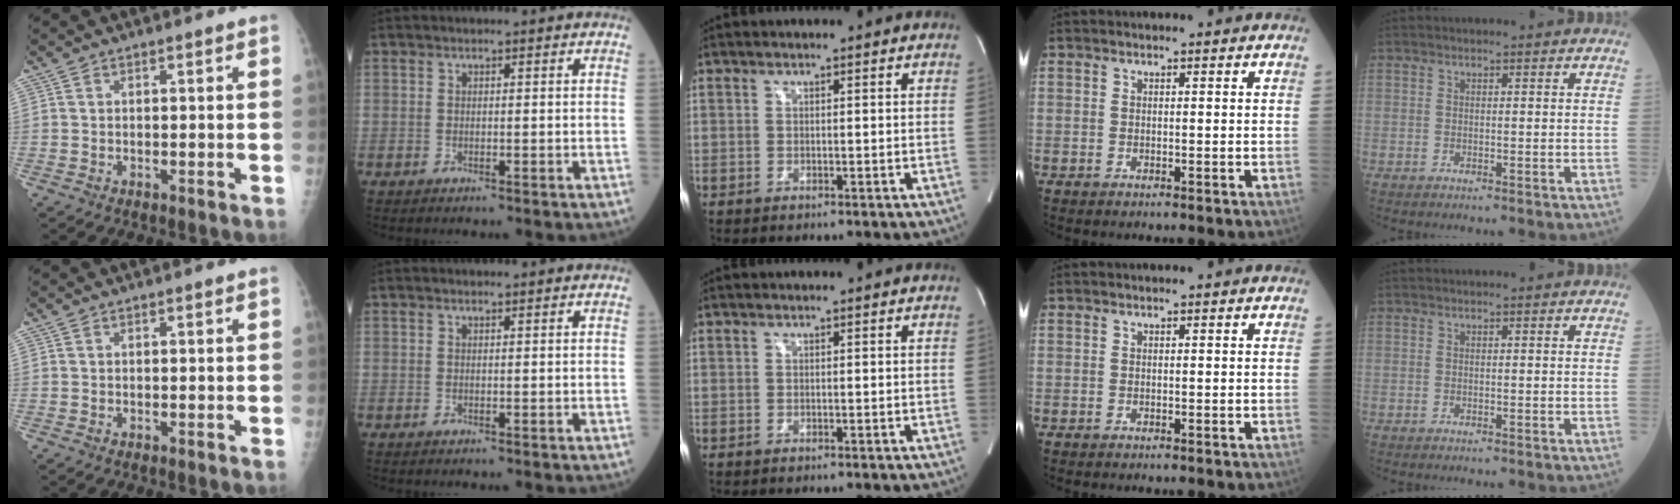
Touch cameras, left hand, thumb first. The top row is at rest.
{}